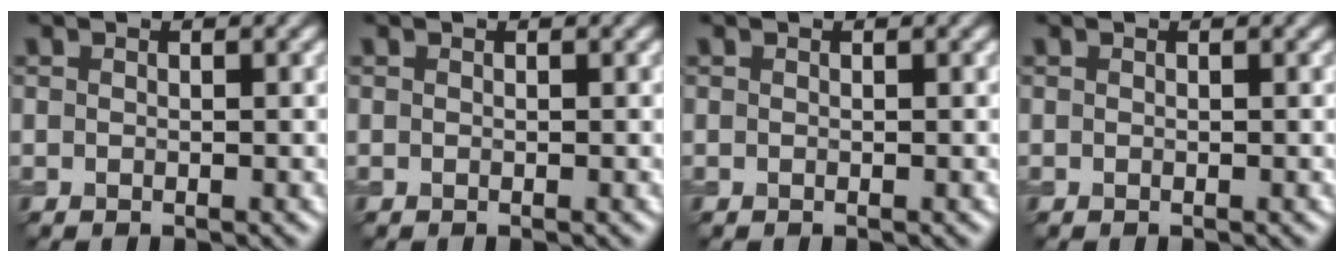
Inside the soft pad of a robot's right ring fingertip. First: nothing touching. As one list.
[{"total": 0.0}, {"total": 0.0}, {"total": 0.0}]